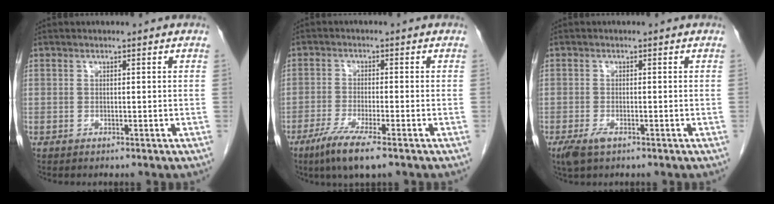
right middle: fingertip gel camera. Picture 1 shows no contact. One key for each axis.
{"total": 6.7, "fx": -4.3, "fy": 0.3, "fz": 5.1, "tx": -0.098, "ty": -0.019, "tz": -0.077}
{"total": 2.7, "fx": -1.6, "fy": 1.0, "fz": 2.0, "tx": -0.047, "ty": -0.005, "tz": -0.025}